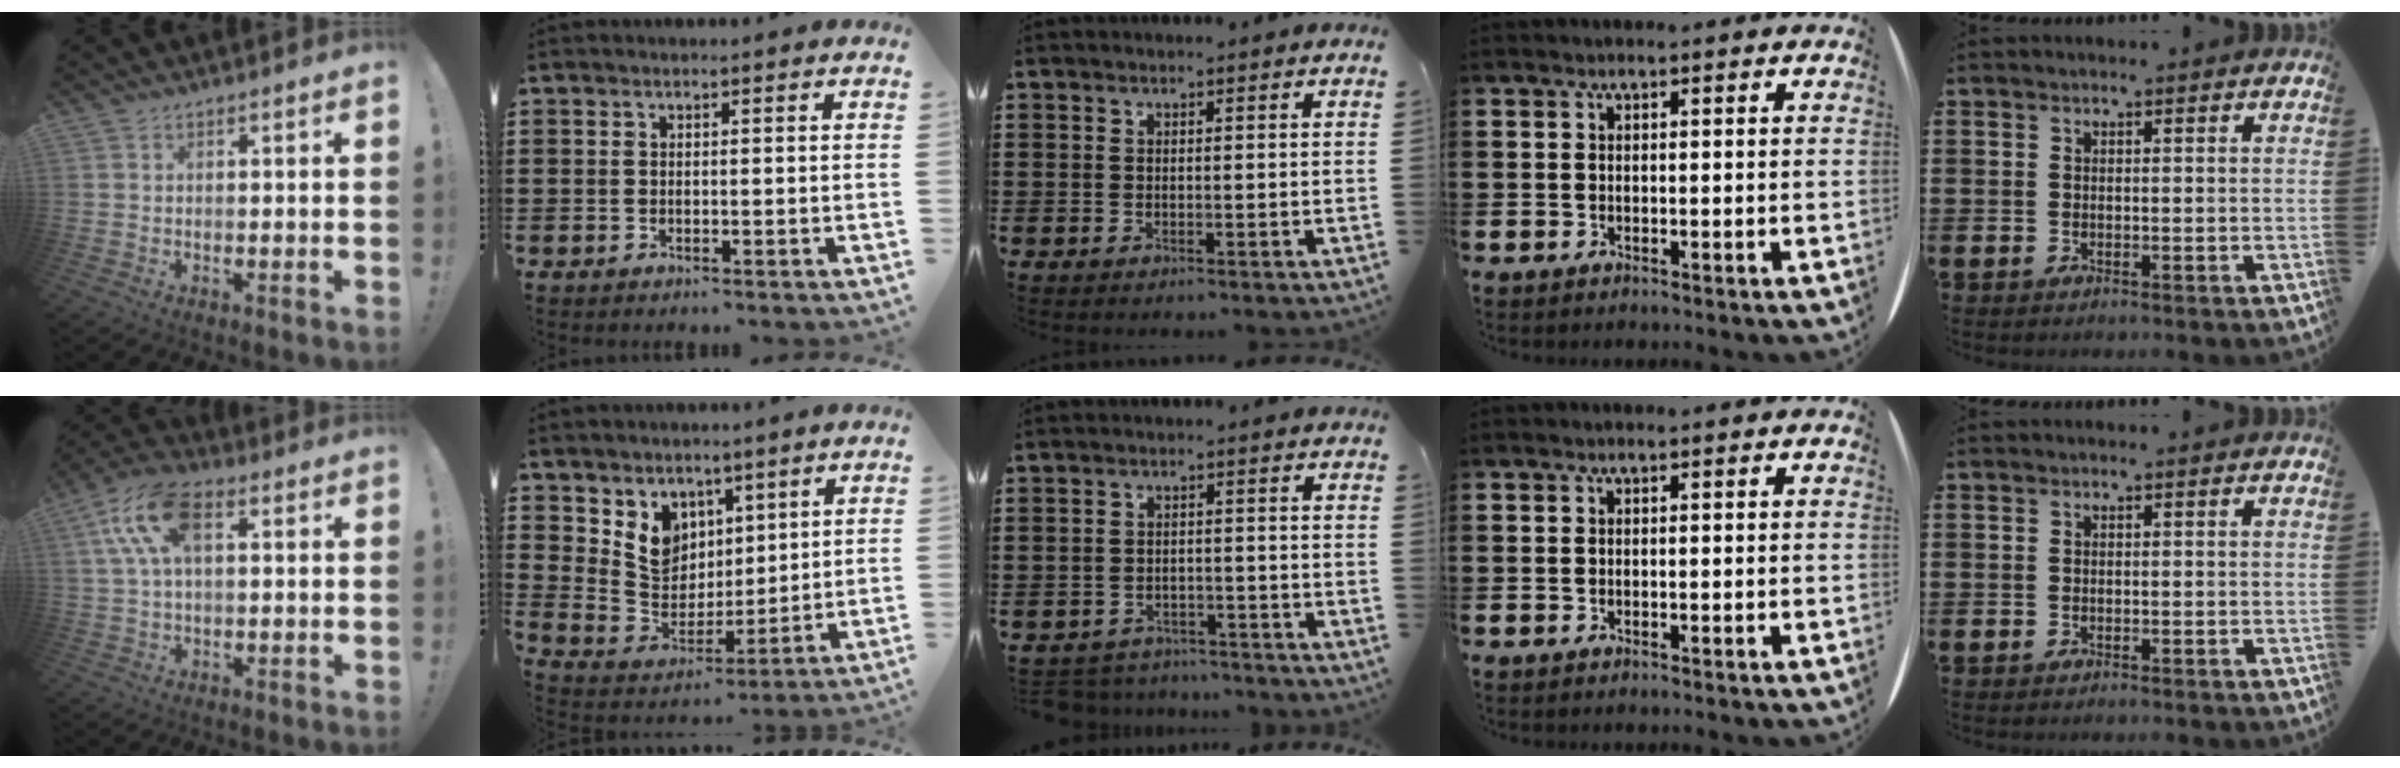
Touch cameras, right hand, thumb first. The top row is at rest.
{"thumb": {"total": 13.5, "force": [4.0, 7.4, 10.6], "torque": [-0.212, 0.005, 0.078]}, "index": {"total": 7.0, "force": [3.9, 5.8, 1.1], "torque": [-0.061, -0.021, 0.079]}, "middle": {"total": 3.1, "force": [-3.0, 0.6, -0.3], "torque": [-0.004, 0.001, -0.067]}}